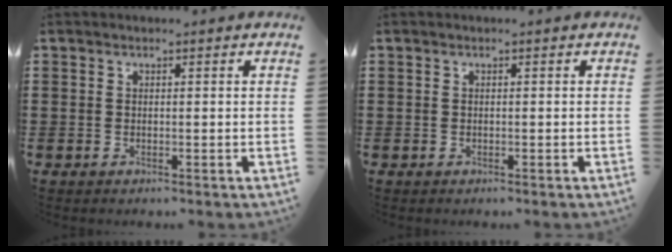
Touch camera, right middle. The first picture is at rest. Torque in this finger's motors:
{"motor_torque": [0.13, -0.04, 0.01, 0.00]}